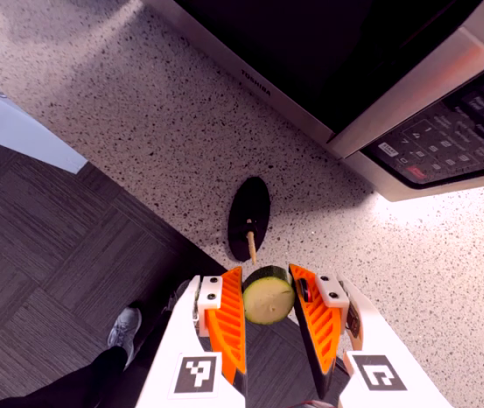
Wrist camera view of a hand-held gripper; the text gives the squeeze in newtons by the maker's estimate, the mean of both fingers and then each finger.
{"total": 9.8, "left": 10.1, "right": 9.6}